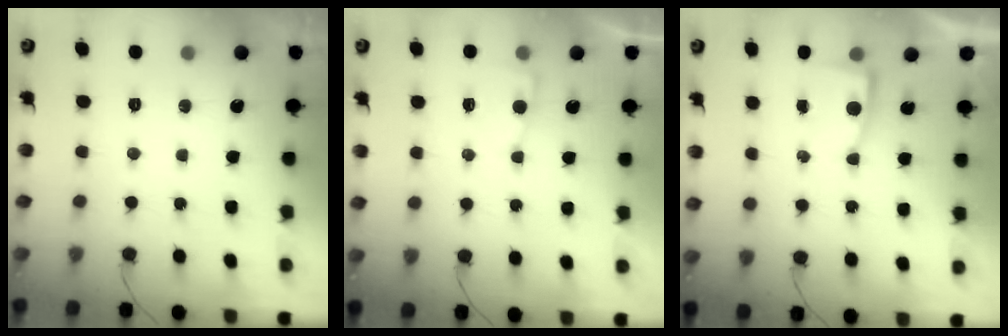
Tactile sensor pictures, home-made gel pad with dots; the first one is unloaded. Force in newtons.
{"total": 2.6, "press": 2.6, "slide": 0.3}
{"total": 2.2, "press": 2.2, "slide": 0.3}